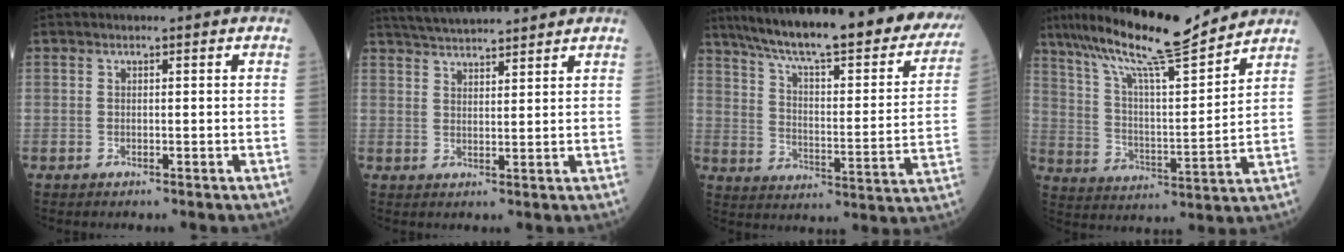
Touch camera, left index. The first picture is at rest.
{"total": 10.5, "force": [9.6, 1.4, 4.0], "torque": [-0.071, 0.026, 0.159]}
{"total": 33.6, "force": [27.3, 5.9, 18.6], "torque": [-0.284, -0.042, 0.361]}
{"total": 18.0, "force": [15.3, 1.1, 9.4], "torque": [-0.167, 0.012, 0.266]}